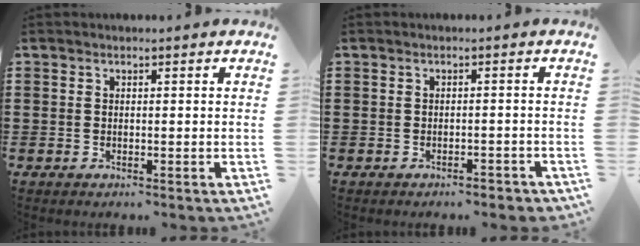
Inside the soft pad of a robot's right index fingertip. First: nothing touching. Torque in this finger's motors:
{"motor_torque": [1.09, 1.04, 0.17, 0.03]}